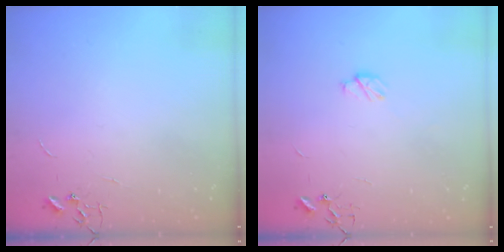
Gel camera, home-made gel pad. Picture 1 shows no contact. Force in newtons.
{"total": 5.1, "press": 5.1, "slide": 0.5}